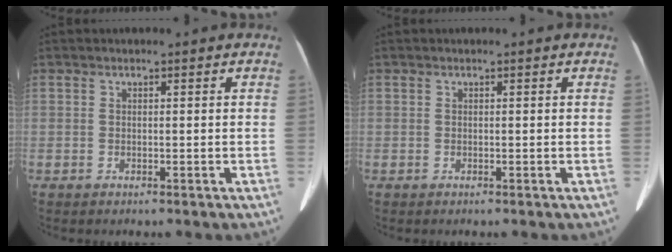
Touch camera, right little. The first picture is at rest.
{"total": 0.0}